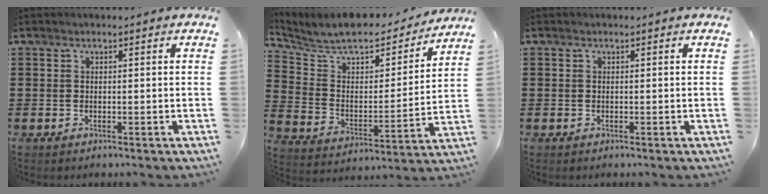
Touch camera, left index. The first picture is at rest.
{"total": 8.6, "force": [7.8, 2.5, 2.7], "torque": [-0.086, -0.055, 0.132]}
{"total": 0.0}